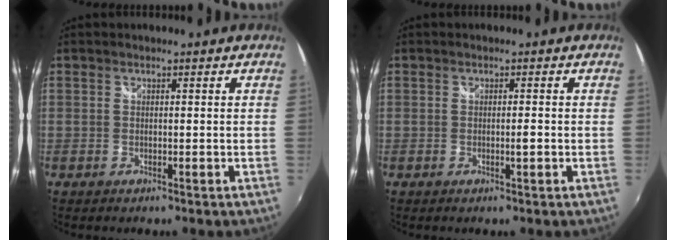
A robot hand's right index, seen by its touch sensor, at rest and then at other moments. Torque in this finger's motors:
{"motor_torque": [-0.46, 0.83, 0.12, 0.01]}